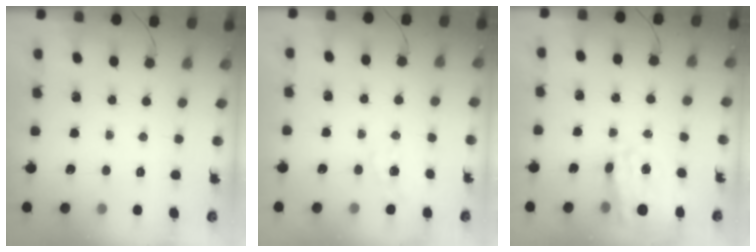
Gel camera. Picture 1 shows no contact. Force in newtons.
{"total": 2.1, "press": 1.7, "slide": 1.1}
{"total": 15.6, "press": 15.2, "slide": 3.7}